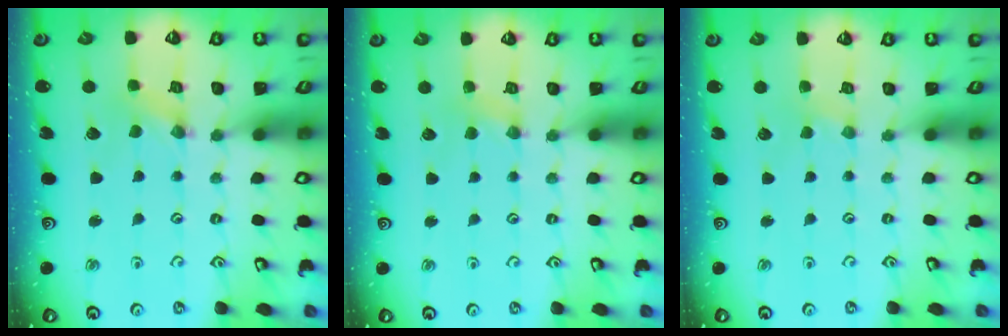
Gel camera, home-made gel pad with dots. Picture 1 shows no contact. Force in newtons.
{"total": 3.4, "press": 3.3, "slide": 0.4}
{"total": 0.9, "press": 0.9, "slide": 0.2}